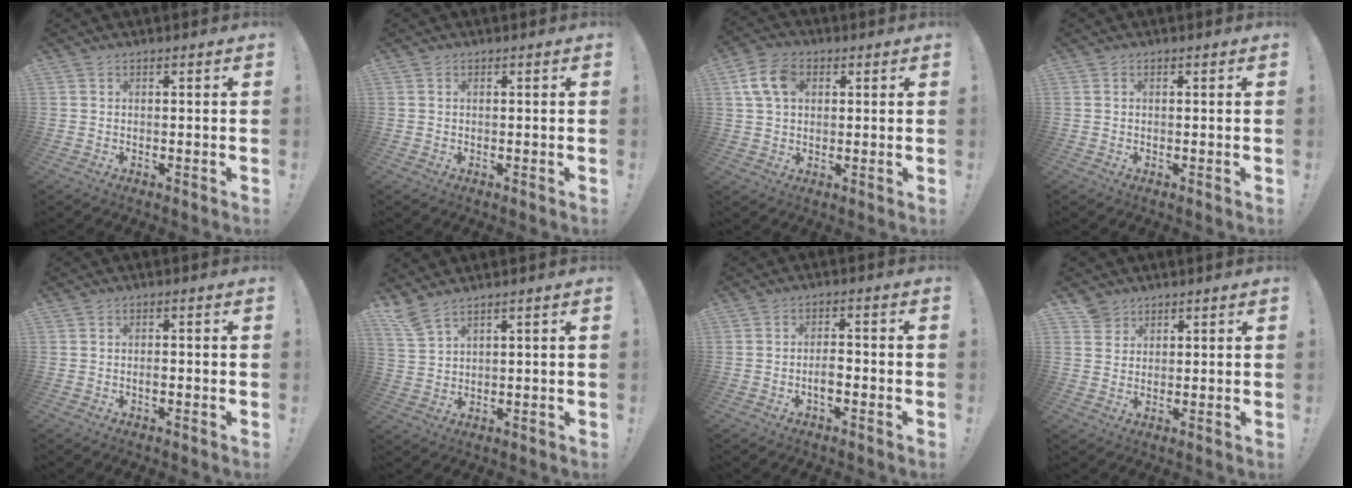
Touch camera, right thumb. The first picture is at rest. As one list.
[{"total": 0.0}, {"total": 9.9, "force": [3.1, 6.9, 6.4], "torque": [-0.117, 0.011, 0.062]}, {"total": 0.0}, {"total": 1.3, "force": [-0.9, 0.3, 0.9], "torque": [-0.017, 0.001, -0.015]}, {"total": 5.0, "force": [4.0, 1.0, 2.8], "torque": [-0.063, -0.019, 0.078]}, {"total": 3.9, "force": [-1.8, 1.5, 3.2], "torque": [-0.045, 0.002, -0.032]}, {"total": 4.6, "force": [3.2, 3.3, 0.4], "torque": [-0.003, -0.021, 0.061]}]